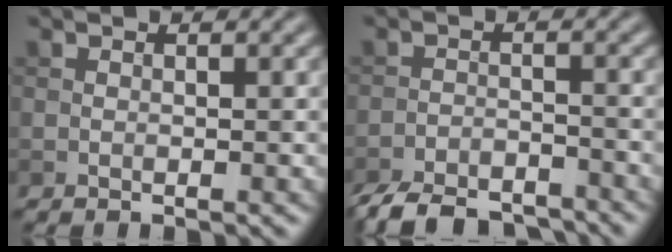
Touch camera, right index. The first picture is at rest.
{"total": 6.7, "force": [-6.0, 2.0, 2.4], "torque": [-0.040, -0.010, -0.108]}